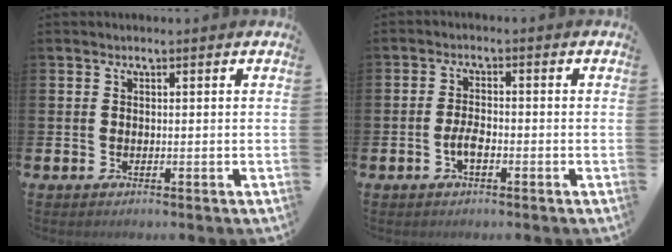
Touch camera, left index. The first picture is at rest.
{"total": 2.7, "force": [-1.0, 1.1, 2.3], "torque": [-0.045, 0.005, -0.017]}